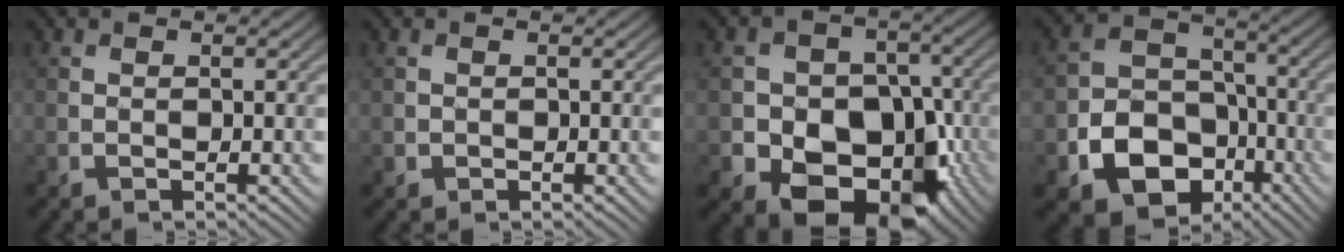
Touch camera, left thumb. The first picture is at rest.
{"total": 0.8, "force": [-0.1, 0.8, 0.1], "torque": [0.001, -0.007, -0.003]}
{"total": 15.2, "force": [-5.9, 11.4, 8.2], "torque": [-0.111, -0.019, -0.124]}
{"total": 12.4, "force": [-5.8, 9.1, 6.2], "torque": [-0.134, -0.039, -0.103]}